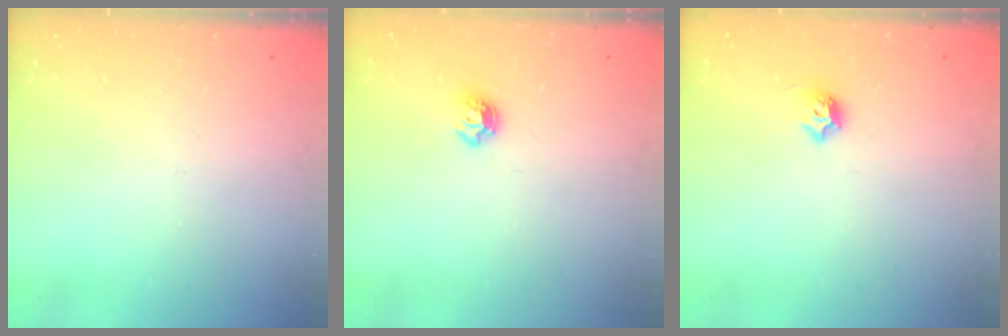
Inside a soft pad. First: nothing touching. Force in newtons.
{"total": 5.2, "press": 5.1, "slide": 0.8}
{"total": 5.9, "press": 5.8, "slide": 0.9}